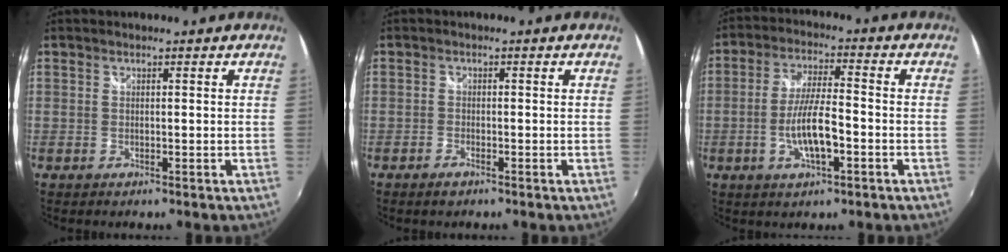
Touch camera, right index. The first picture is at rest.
{"total": 1.7, "force": [-1.3, 0.8, 0.8], "torque": [-0.020, -0.002, -0.027]}
{"total": 8.8, "force": [-2.9, 2.2, 8.0], "torque": [-0.158, -0.002, -0.052]}